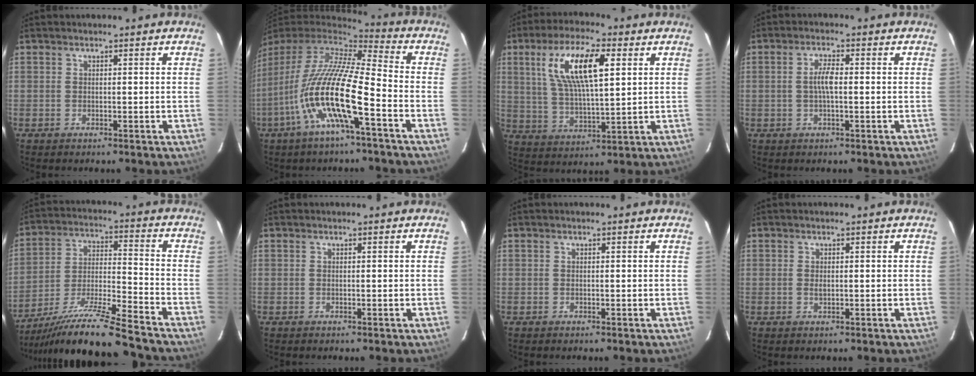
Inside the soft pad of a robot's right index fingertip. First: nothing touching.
{"total": 18.3, "force": [-7.2, 3.2, 16.5], "torque": [-0.297, -0.033, -0.143]}
{"total": 14.1, "force": [4.9, 4.4, 12.4], "torque": [-0.236, 0.012, 0.097]}
{"total": 3.3, "force": [-0.2, 0.7, 3.2], "torque": [-0.062, 0.005, -0.004]}
{"total": 19.0, "force": [-16.2, 0.0, 9.9], "torque": [-0.184, -0.030, -0.273]}
{"total": 0.0}
{"total": 0.0}
{"total": 1.0, "force": [0.0, 0.6, 0.8], "torque": [-0.015, 0.000, 0.000]}